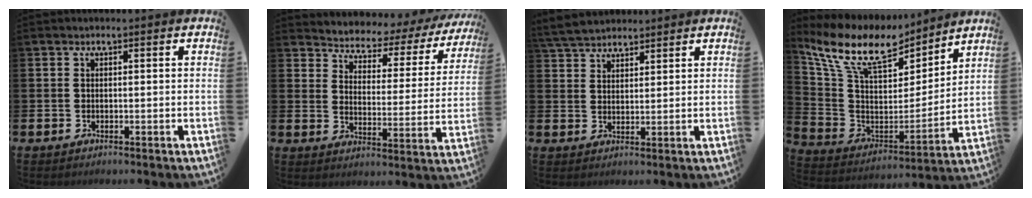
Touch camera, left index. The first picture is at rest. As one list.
[{"total": 4.0, "force": [3.6, 1.6, 0.0], "torque": [-0.032, -0.037, 0.053]}, {"total": 4.4, "force": [4.3, 1.1, 0.5], "torque": [-0.022, -0.015, 0.079]}, {"total": 11.9, "force": [9.8, 4.6, 4.9], "torque": [-0.153, -0.053, 0.176]}]